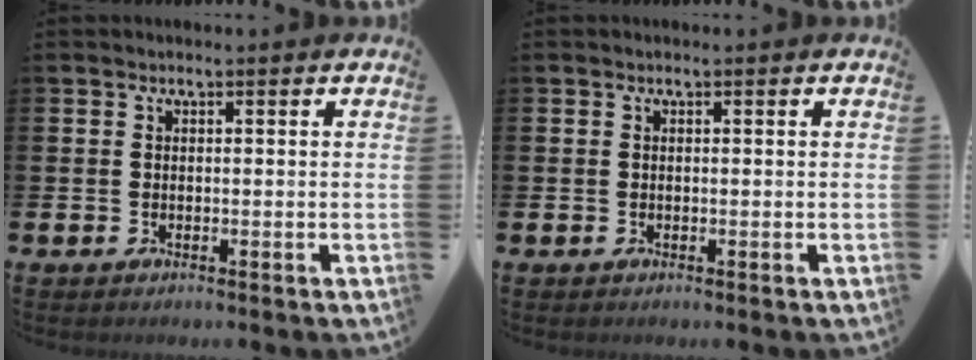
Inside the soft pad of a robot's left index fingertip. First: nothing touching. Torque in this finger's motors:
{"motor_torque": [0.01, 0.00, 0.00, 0.00]}